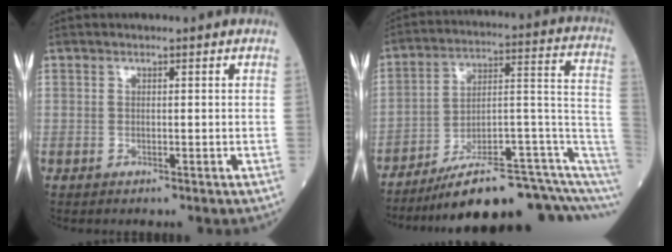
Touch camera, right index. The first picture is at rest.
{"total": 19.4, "force": [-11.4, 3.3, 15.3], "torque": [-0.156, 0.062, -0.175]}